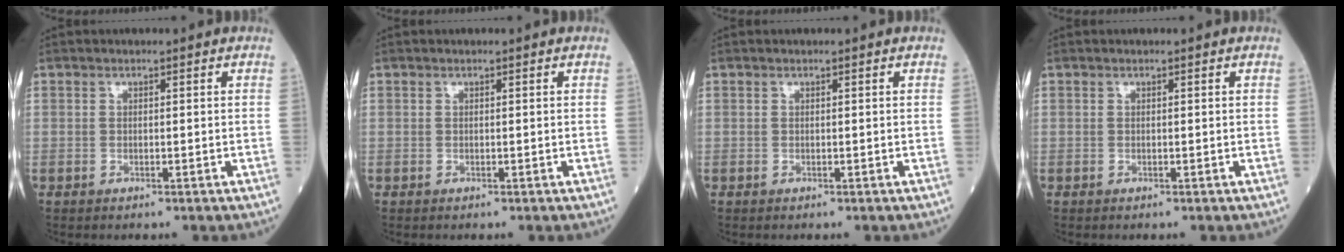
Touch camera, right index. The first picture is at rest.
{"total": 0.0}
{"total": 0.0}
{"total": 0.0}